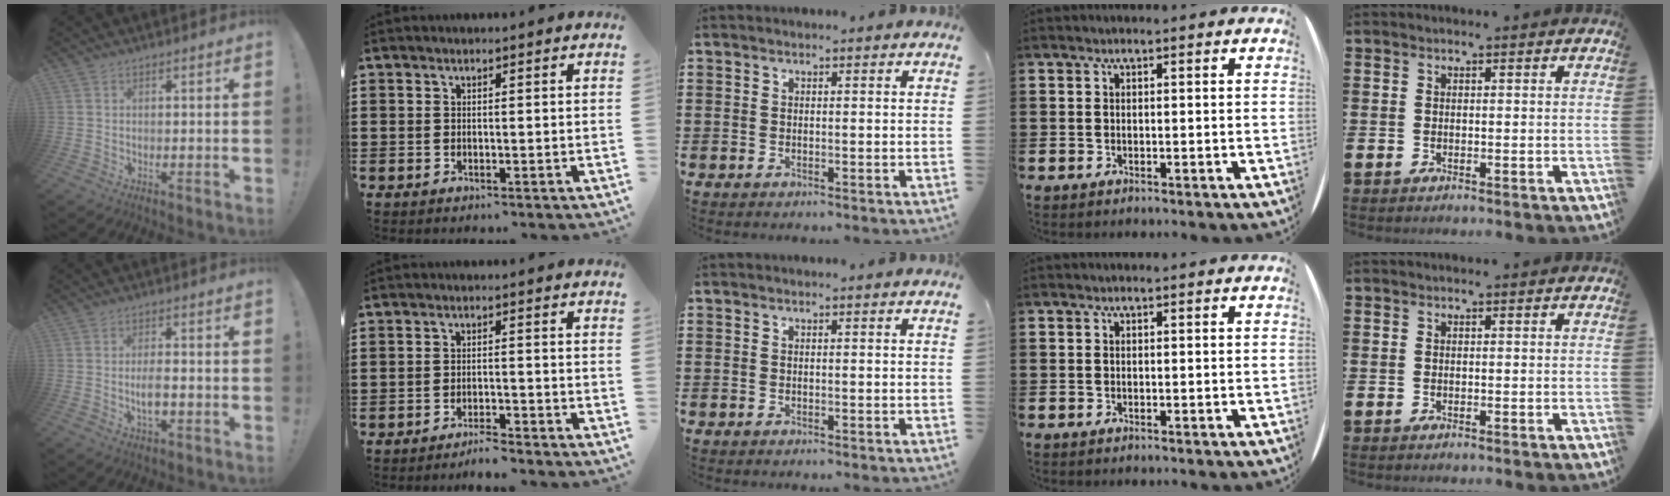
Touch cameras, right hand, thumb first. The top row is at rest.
{"thumb": {"total": 5.4, "force": [-1.3, 2.2, 4.7], "torque": [-0.086, 0.001, -0.025]}, "index": {"total": 2.5, "force": [-2.4, -0.1, 0.5], "torque": [-0.014, 0.001, -0.050]}}